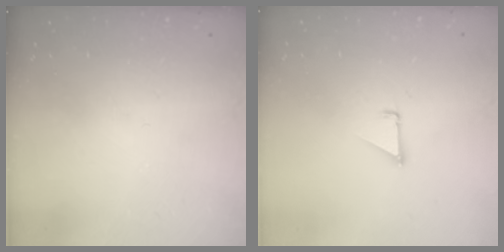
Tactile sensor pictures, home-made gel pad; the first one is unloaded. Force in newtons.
{"total": 1.1, "press": 1.1, "slide": 0.1}